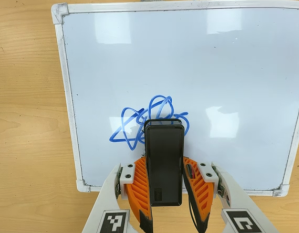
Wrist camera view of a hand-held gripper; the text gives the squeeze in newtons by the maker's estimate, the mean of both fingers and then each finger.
{"total": 3.8, "left": 2.4, "right": 5.2}